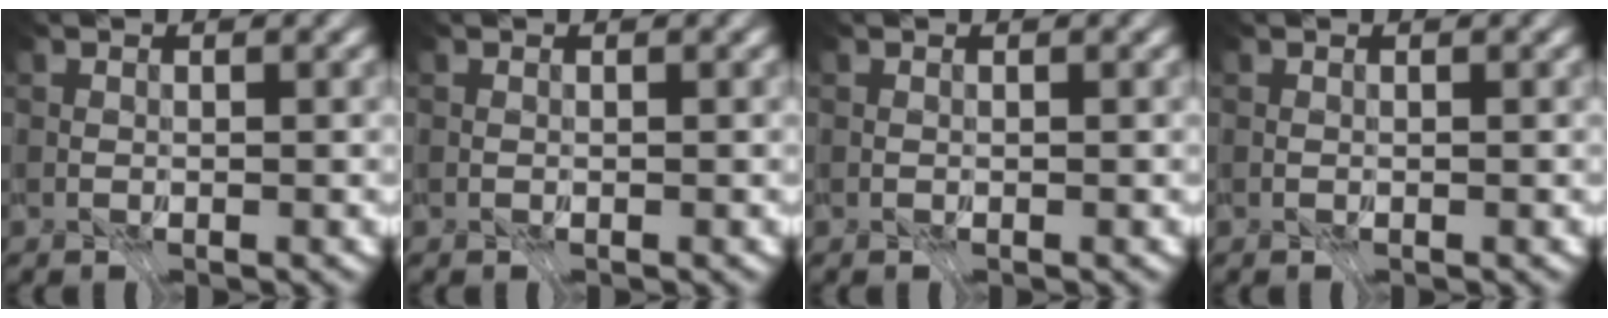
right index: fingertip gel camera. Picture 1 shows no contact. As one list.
[{"total": 0.0}, {"total": 0.0}, {"total": 0.0}]